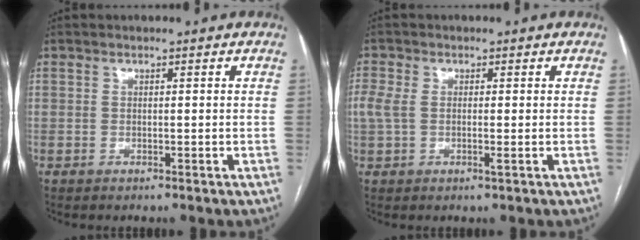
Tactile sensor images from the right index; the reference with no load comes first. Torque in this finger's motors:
{"motor_torque": [0.41, 0.33, 0.16, 0.04]}